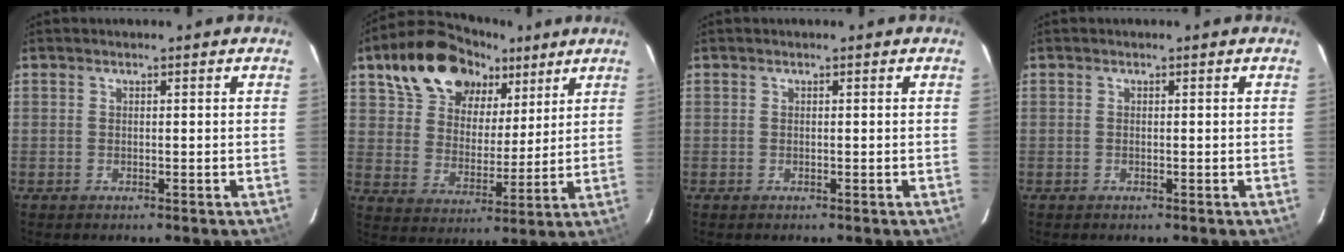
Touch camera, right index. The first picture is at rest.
{"total": 18.7, "force": [11.1, 11.2, 9.9], "torque": [-0.211, 0.061, 0.200]}
{"total": 0.0}
{"total": 0.0}